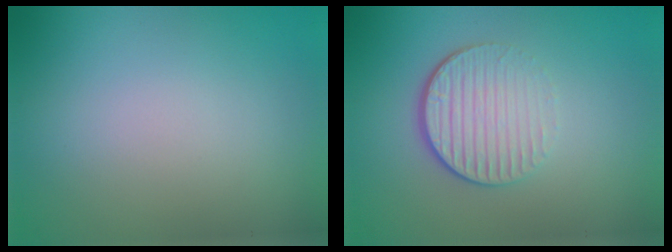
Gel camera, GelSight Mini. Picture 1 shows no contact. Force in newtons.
{"total": 4.2, "press": 2.8, "slide": 3.1}